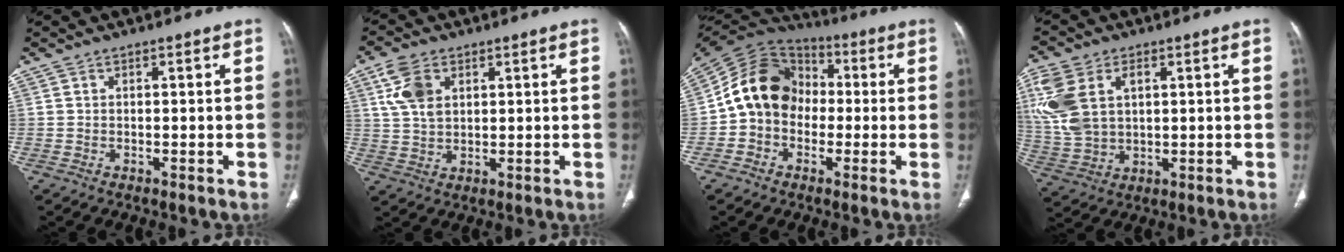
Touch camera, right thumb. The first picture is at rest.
{"total": 7.3, "force": [2.9, 4.6, 4.9], "torque": [-0.093, -0.002, 0.062]}
{"total": 14.2, "force": [-0.7, 11.6, 8.2], "torque": [-0.122, 0.037, -0.029]}
{"total": 14.0, "force": [4.0, 9.1, 9.9], "torque": [-0.226, 0.004, 0.089]}